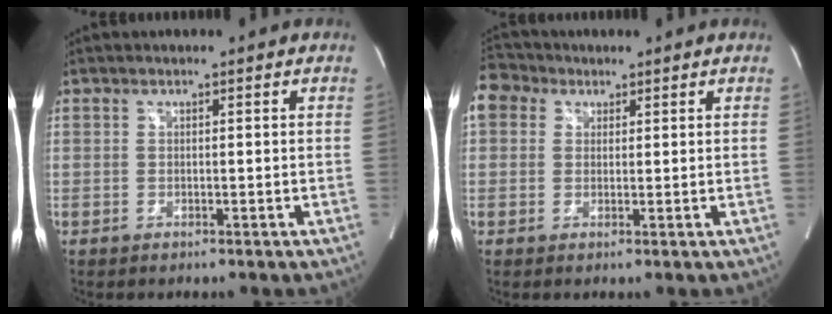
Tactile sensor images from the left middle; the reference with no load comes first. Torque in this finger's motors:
{"motor_torque": [0.75, -0.85, 0.66, 0.11]}